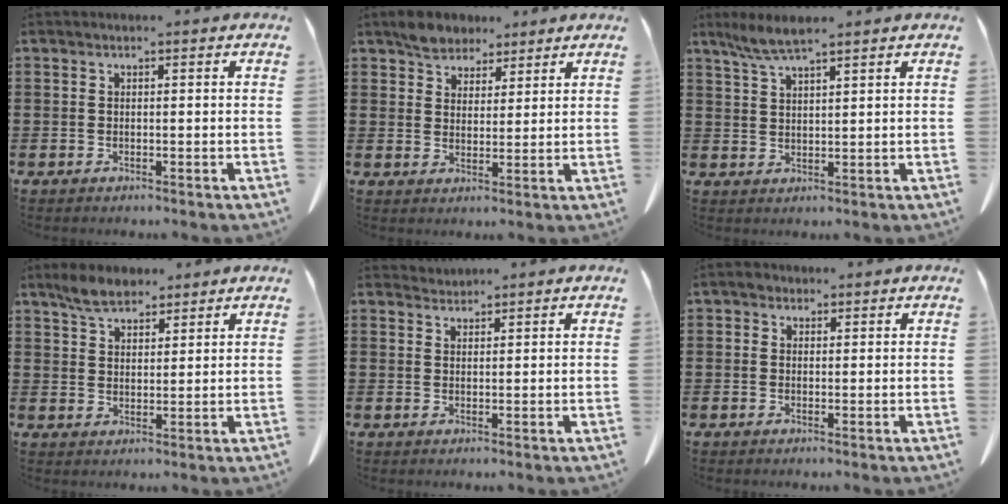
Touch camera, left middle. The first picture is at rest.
{"total": 4.5, "force": [3.7, 2.5, 0.6], "torque": [-0.028, 0.006, 0.072]}
{"total": 4.6, "force": [3.4, 0.5, 3.0], "torque": [-0.067, -0.002, 0.063]}
{"total": 5.0, "force": [4.1, 2.2, 2.0], "torque": [-0.052, 0.001, 0.077]}
{"total": 1.4, "force": [1.4, 0.2, -0.2], "torque": [0.000, 0.001, 0.028]}
{"total": 1.3, "force": [0.9, 1.0, 0.3], "torque": [-0.010, 0.005, 0.017]}